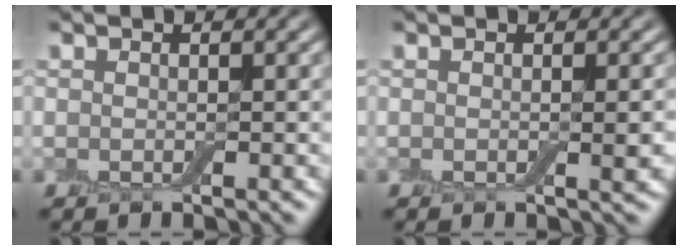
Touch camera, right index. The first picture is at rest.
{"total": 1.2, "force": [-0.2, 0.0, 1.2], "torque": [-0.017, -0.003, -0.002]}